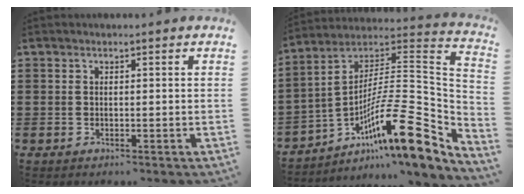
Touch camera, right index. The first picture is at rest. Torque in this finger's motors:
{"motor_torque": [-0.27, -0.34, 0.17, 0.03]}